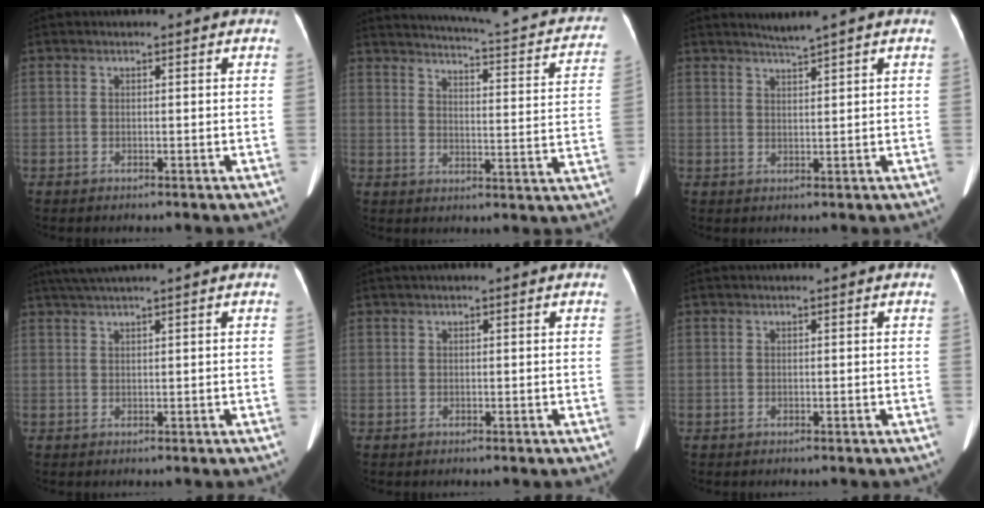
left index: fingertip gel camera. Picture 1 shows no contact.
{"total": 20.1, "force": [17.8, 3.3, 8.8], "torque": [-0.111, -0.027, 0.198]}
{"total": 2.3, "force": [2.0, -1.0, 0.6], "torque": [-0.015, -0.004, 0.042]}
{"total": 3.5, "force": [2.8, -0.9, 2.0], "torque": [-0.040, 0.020, 0.057]}
{"total": 0.8, "force": [0.6, 0.2, 0.5], "torque": [-0.008, 0.023, 0.009]}
{"total": 0.0}